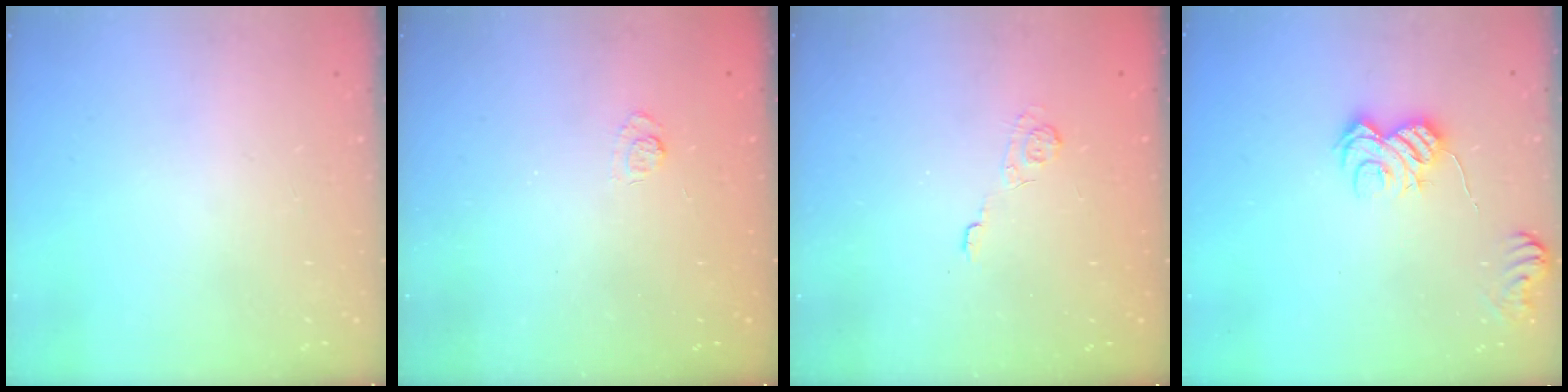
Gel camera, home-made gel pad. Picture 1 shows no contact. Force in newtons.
{"total": 2.9, "press": 2.5, "slide": 1.5}
{"total": 2.2, "press": 1.8, "slide": 1.3}
{"total": 8.2, "press": 8.2, "slide": 0.8}